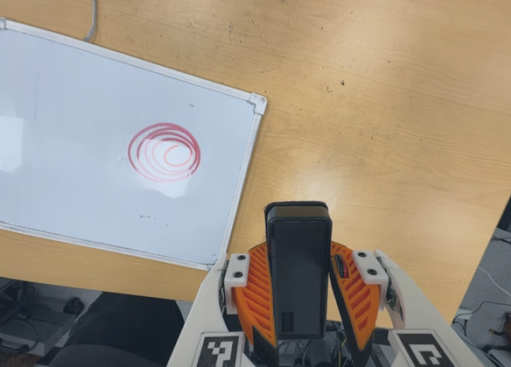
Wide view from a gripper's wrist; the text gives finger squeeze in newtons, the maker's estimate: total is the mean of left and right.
{"total": 8.0, "left": 6.3, "right": 9.8}